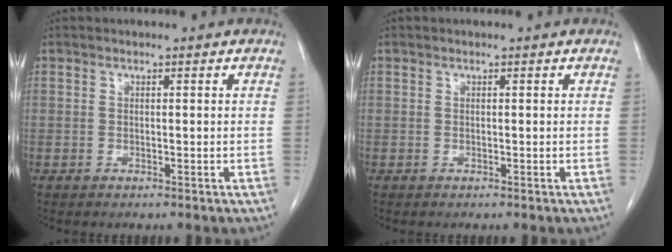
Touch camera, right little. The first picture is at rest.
{"total": 0.0}